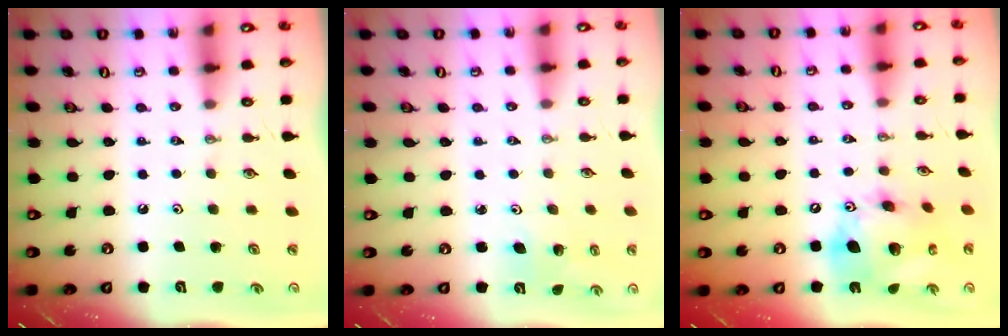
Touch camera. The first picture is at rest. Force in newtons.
{"total": 3.0, "press": 2.2, "slide": 2.0}
{"total": 18.0, "press": 17.7, "slide": 3.1}